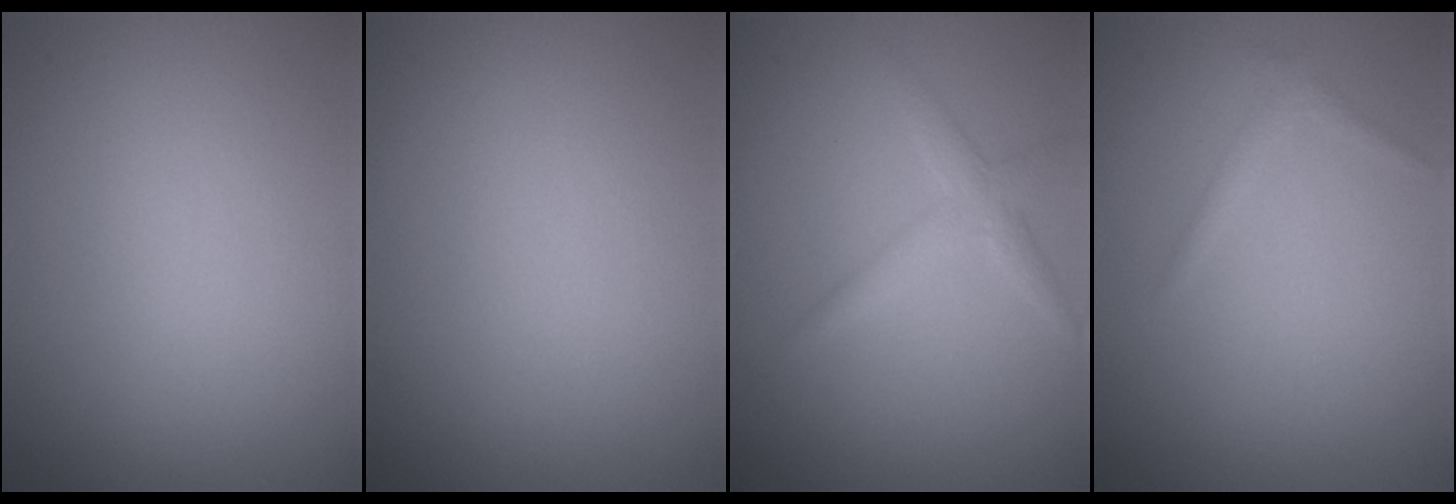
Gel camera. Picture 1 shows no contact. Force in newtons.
{"total": 0.0}
{"total": 2.0, "press": 2.0, "slide": 0.0}
{"total": 0.9, "press": 0.9, "slide": 0.1}